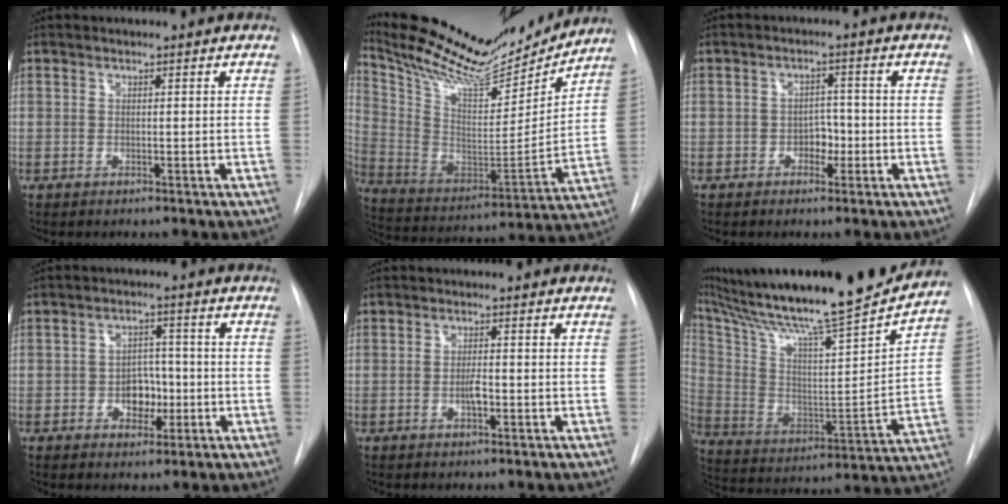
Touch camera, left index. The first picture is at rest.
{"total": 22.7, "force": [20.6, 4.2, 8.4], "torque": [-0.161, -0.028, 0.330]}
{"total": 2.8, "force": [-1.1, 1.9, 1.7], "torque": [-0.018, 0.005, -0.018]}
{"total": 4.9, "force": [-1.3, 3.4, 3.2], "torque": [-0.043, 0.008, -0.018]}
{"total": 1.8, "force": [-0.7, 0.5, 1.7], "torque": [-0.031, -0.002, -0.013]}
{"total": 29.1, "force": [25.4, 1.2, 14.3], "torque": [-0.269, -0.053, 0.384]}